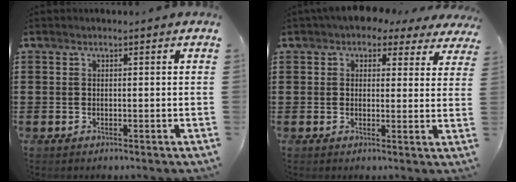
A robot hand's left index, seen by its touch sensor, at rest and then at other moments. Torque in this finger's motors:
{"motor_torque": [1.08, -1.06, 0.44, 0.15]}